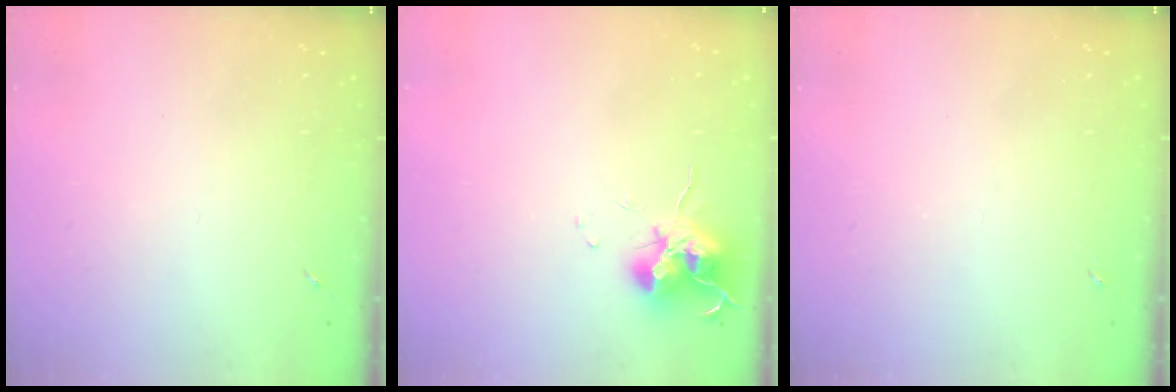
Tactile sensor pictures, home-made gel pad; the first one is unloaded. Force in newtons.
{"total": 12.2, "press": 12.1, "slide": 1.3}
{"total": 0.0}